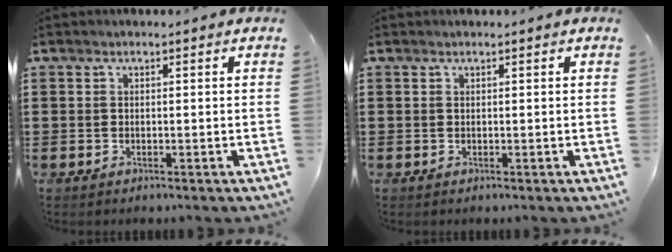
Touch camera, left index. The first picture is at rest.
{"total": 0.0}